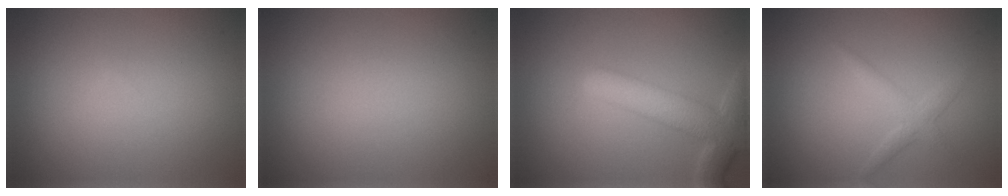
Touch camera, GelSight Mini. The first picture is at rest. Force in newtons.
{"total": 0.0}
{"total": 5.4, "press": 5.4, "slide": 0.4}
{"total": 1.7, "press": 1.7, "slide": 0.1}